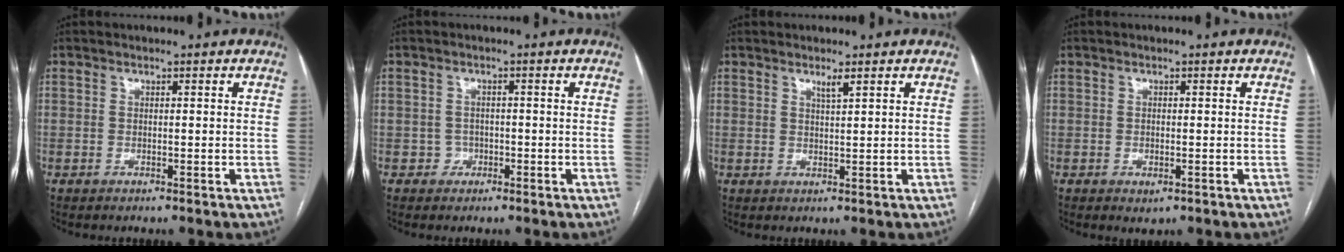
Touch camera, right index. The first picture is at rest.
{"total": 1.8, "force": [-0.8, 1.7, -0.1], "torque": [0.012, 0.010, -0.017]}
{"total": 1.5, "force": [1.1, -0.1, 1.1], "torque": [-0.021, -0.005, 0.021]}
{"total": 1.4, "force": [-0.6, 0.7, 1.1], "torque": [-0.016, -0.002, -0.001]}